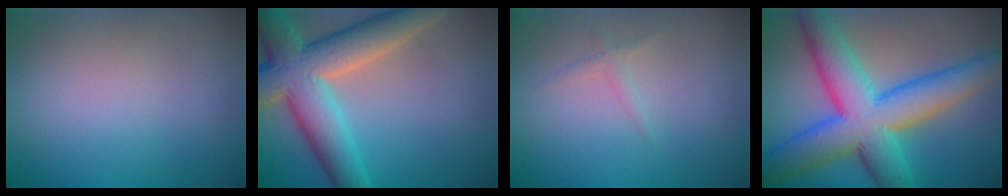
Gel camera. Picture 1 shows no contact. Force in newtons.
{"total": 9.2, "press": 9.2, "slide": 0.8}
{"total": 0.8, "press": 0.8, "slide": 0.1}
{"total": 10.5, "press": 10.5, "slide": 0.2}